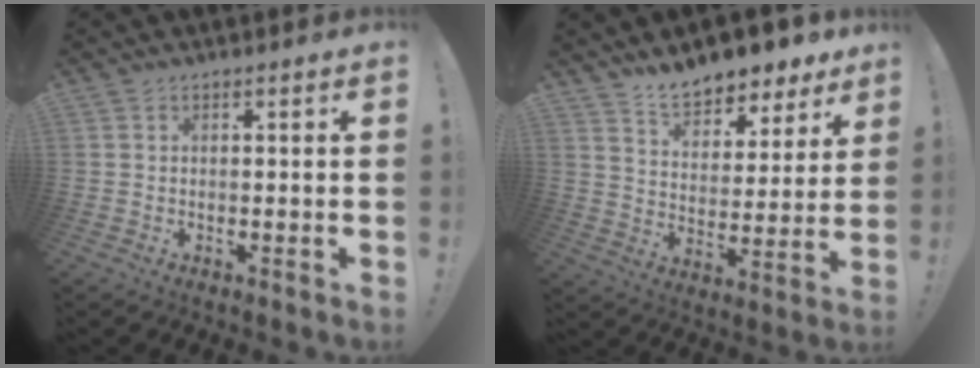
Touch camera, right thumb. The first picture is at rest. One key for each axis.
{"total": 11.0, "fx": 9.8, "fy": 4.1, "fz": 3.2, "tx": -0.055, "ty": -0.078, "tz": 0.178}